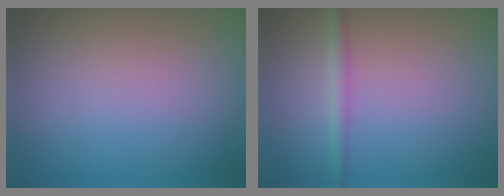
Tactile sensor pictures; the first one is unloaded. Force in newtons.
{"total": 1.6, "press": 1.6, "slide": 0.1}